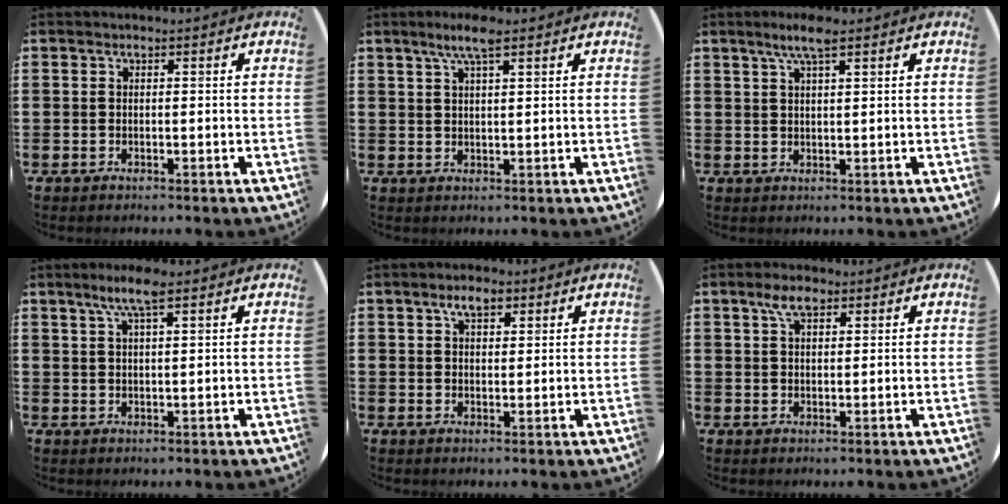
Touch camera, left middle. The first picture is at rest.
{"total": 4.2, "force": [2.9, 0.7, 3.0], "torque": [-0.063, 0.009, 0.049]}
{"total": 3.9, "force": [2.7, 0.6, 2.8], "torque": [-0.059, 0.008, 0.045]}
{"total": 4.8, "force": [3.1, 0.9, 3.5], "torque": [-0.066, 0.006, 0.051]}
{"total": 3.5, "force": [2.3, 1.7, 2.0], "torque": [-0.026, 0.003, 0.038]}
{"total": 3.9, "force": [2.6, 1.7, 2.4], "torque": [-0.044, 0.006, 0.045]}